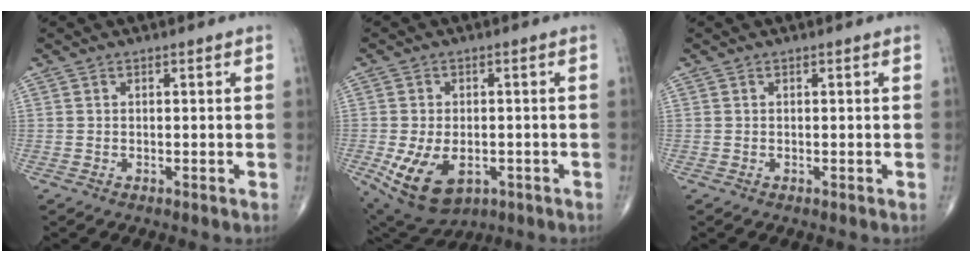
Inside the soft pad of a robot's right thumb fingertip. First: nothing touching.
{"total": 11.8, "force": [-3.6, 7.3, 8.5], "torque": [-0.151, 0.001, -0.042]}
{"total": 0.0}